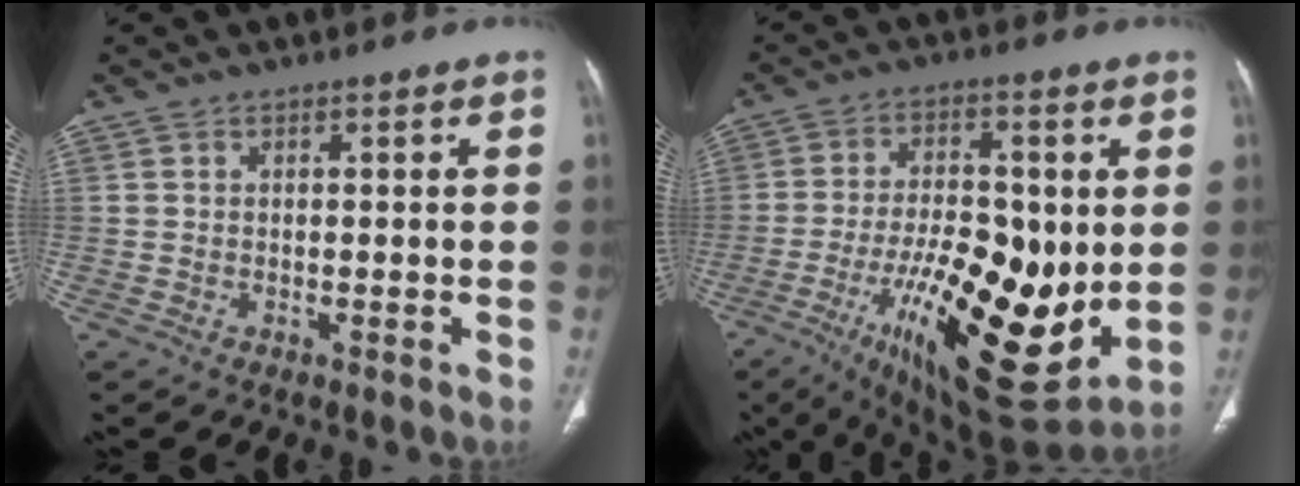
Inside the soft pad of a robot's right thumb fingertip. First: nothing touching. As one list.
[{"total": 25.1, "force": [-4.0, 9.8, 22.7], "torque": [-0.349, -0.024, -0.043]}]